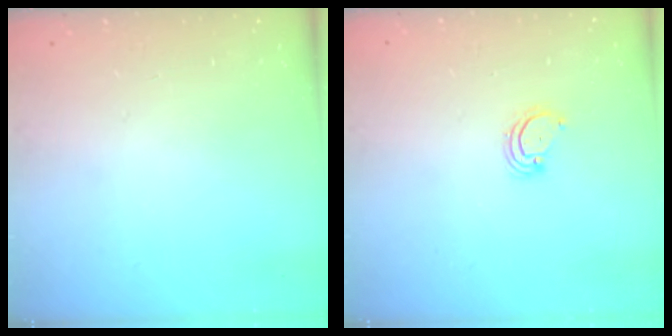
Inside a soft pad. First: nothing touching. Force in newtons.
{"total": 2.8, "press": 2.8, "slide": 0.2}